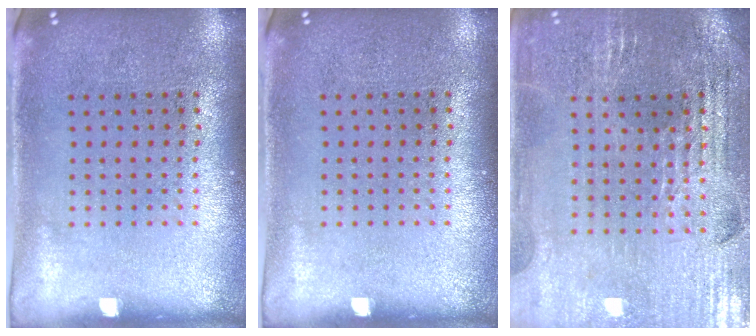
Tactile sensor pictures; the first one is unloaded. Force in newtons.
{"total": 0.0}
{"total": 2.9, "press": 2.8, "slide": 0.5}